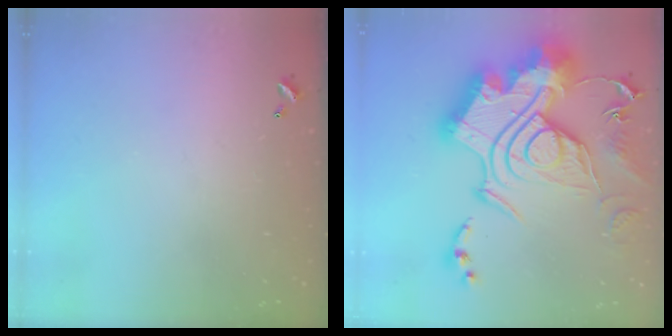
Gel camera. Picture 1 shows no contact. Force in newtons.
{"total": 1.1, "press": 1.1, "slide": 0.0}